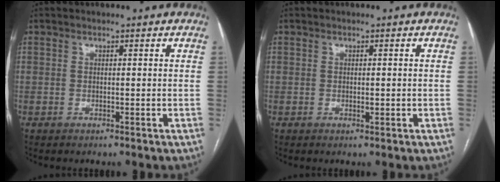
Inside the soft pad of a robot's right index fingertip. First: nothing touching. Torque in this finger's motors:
{"motor_torque": [0.60, 0.66, 0.00, 0.02]}